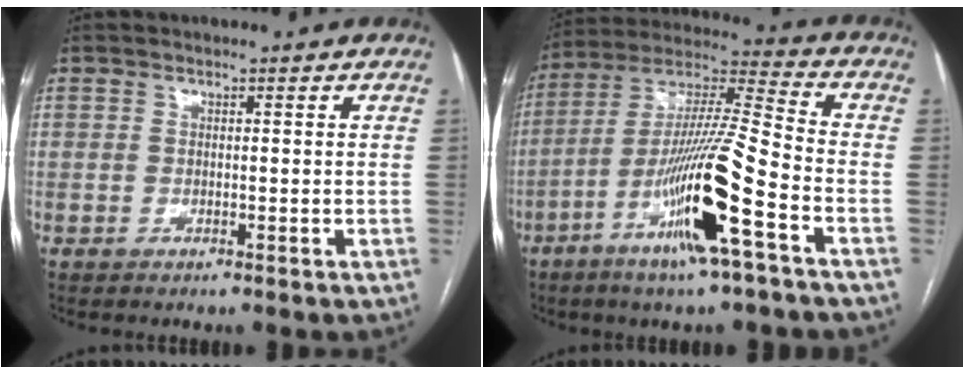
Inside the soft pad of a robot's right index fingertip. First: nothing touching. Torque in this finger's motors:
{"motor_torque": [2.14, 0.00, 1.05, 0.21]}